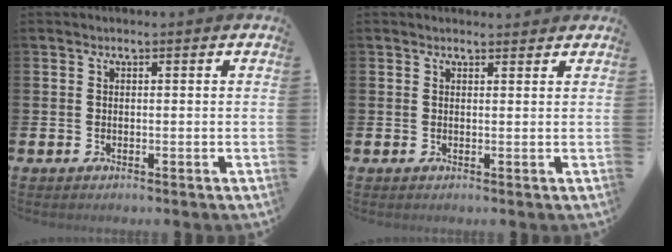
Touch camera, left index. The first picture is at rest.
{"total": 1.0, "force": [0.9, 0.2, 0.1], "torque": [0.004, -0.001, 0.015]}